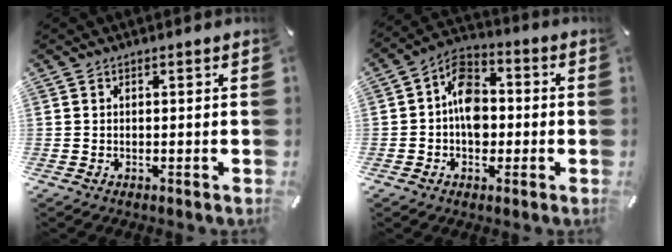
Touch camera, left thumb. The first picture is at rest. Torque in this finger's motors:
{"motor_torque": [0.05, 0.66, 0.93, -0.01, 0.07]}